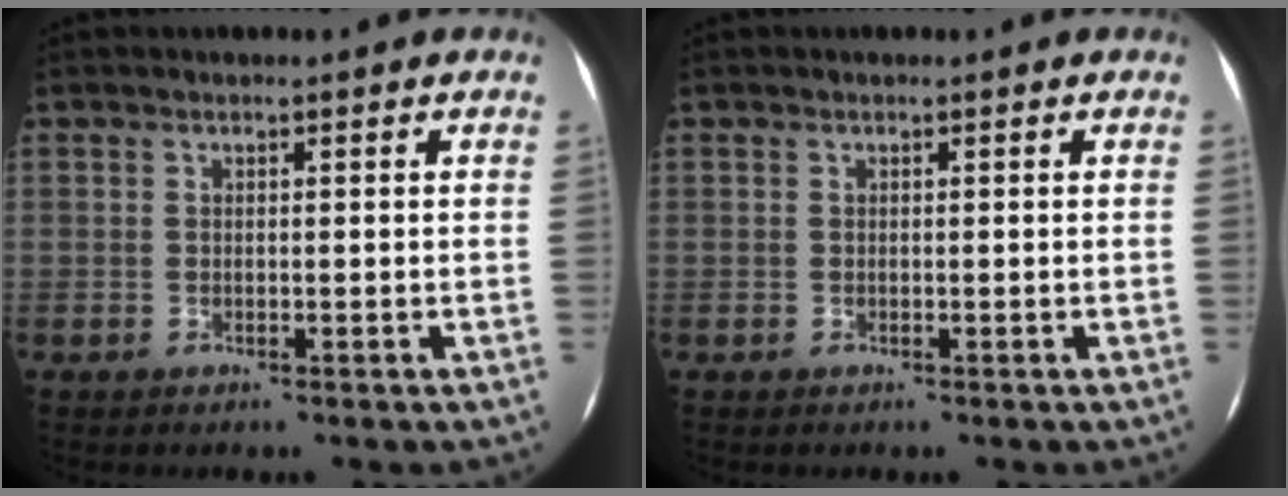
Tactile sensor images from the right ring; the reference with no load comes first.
{"total": 0.0}